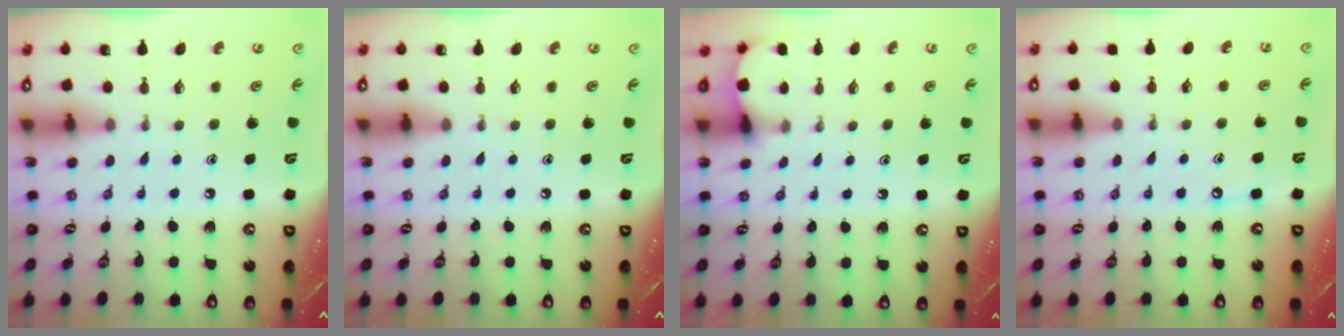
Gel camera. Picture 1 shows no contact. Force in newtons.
{"total": 0.0}
{"total": 2.1, "press": 2.1, "slide": 0.2}
{"total": 2.6, "press": 2.6, "slide": 0.4}